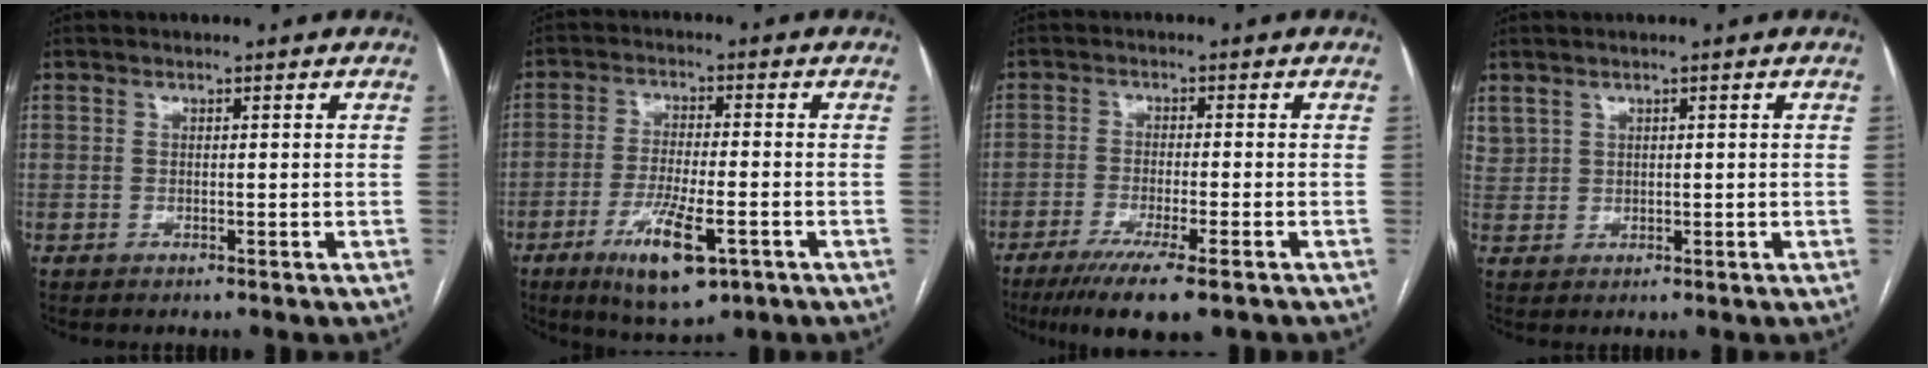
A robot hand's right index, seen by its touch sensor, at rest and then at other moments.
{"total": 10.2, "force": [-4.8, 2.5, 8.6], "torque": [-0.157, -0.019, -0.072]}
{"total": 10.3, "force": [-7.1, 0.8, 7.3], "torque": [-0.113, -0.024, -0.107]}
{"total": 2.0, "force": [1.4, 1.3, 0.5], "torque": [-0.010, 0.009, 0.033]}